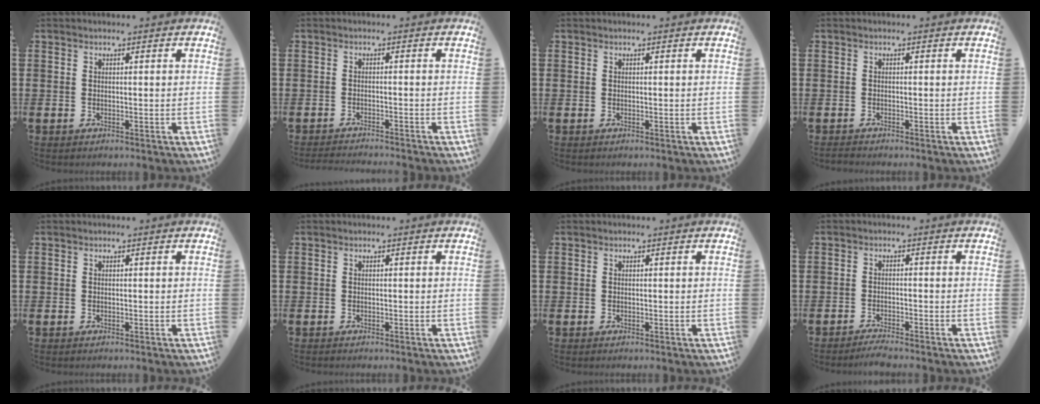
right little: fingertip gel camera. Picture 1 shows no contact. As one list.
[{"total": 1.4, "force": [-1.4, -0.2, 0.1], "torque": [-0.002, 0.002, -0.028]}, {"total": 0.0}, {"total": 0.7, "force": [-0.6, 0.1, 0.2], "torque": [-0.005, -0.001, -0.013]}, {"total": 0.0}, {"total": 0.0}, {"total": 0.0}, {"total": 1.7, "force": [-1.6, 0.0, 0.5], "torque": [-0.011, 0.004, -0.032]}]